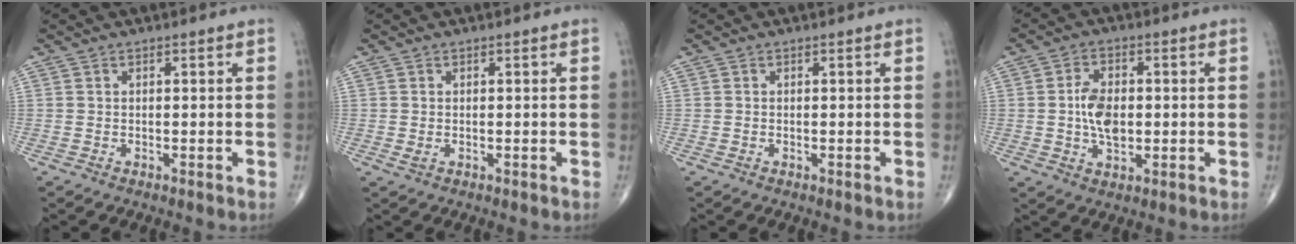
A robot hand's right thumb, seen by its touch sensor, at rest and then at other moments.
{"total": 0.9, "force": [0.0, 0.5, 0.7], "torque": [-0.017, 0.002, 0.003]}
{"total": 0.0}
{"total": 7.2, "force": [-0.1, 4.3, 5.8], "torque": [-0.098, 0.001, -0.003]}